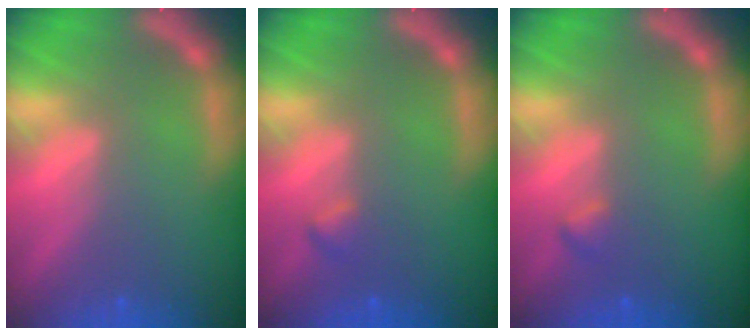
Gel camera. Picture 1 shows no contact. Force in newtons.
{"total": 0.9}
{"total": 0.9}